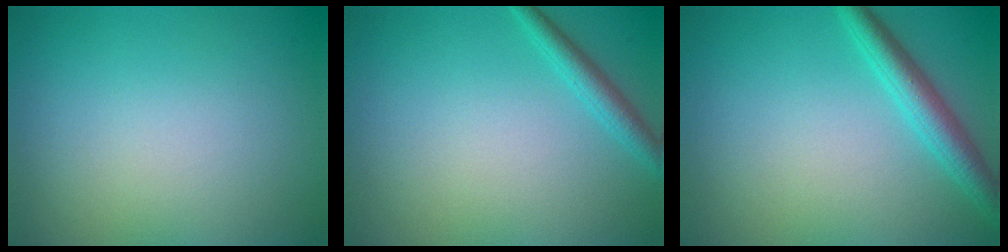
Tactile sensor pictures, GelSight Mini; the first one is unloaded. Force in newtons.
{"total": 1.9, "press": 1.9, "slide": 0.0}
{"total": 3.2, "press": 3.2, "slide": 0.1}